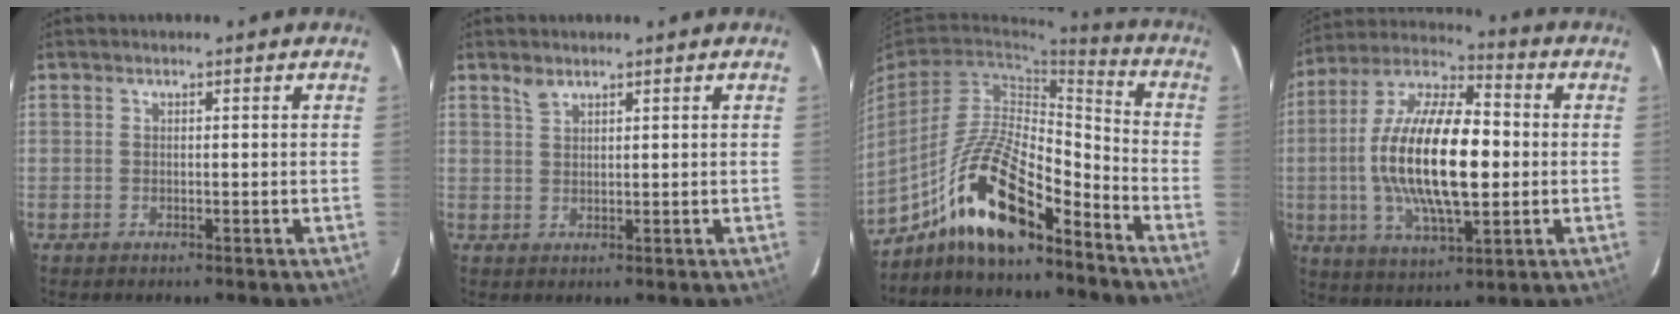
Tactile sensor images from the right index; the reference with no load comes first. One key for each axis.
{"total": 2.1, "fx": 1.6, "fy": 1.0, "fz": 1.0, "tx": -0.015, "ty": 0.004, "tz": 0.033}
{"total": 16.0, "fx": -11.2, "fy": 4.6, "fz": 10.5, "tx": -0.203, "ty": 0.007, "tz": -0.206}
{"total": 21.0, "fx": -1.1, "fy": 8.2, "fz": 19.3, "tx": -0.372, "ty": 0.005, "tz": -0.025}